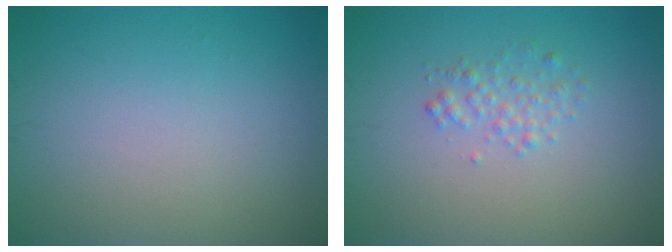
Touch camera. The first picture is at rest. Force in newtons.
{"total": 1.5, "press": 1.5, "slide": 0.0}